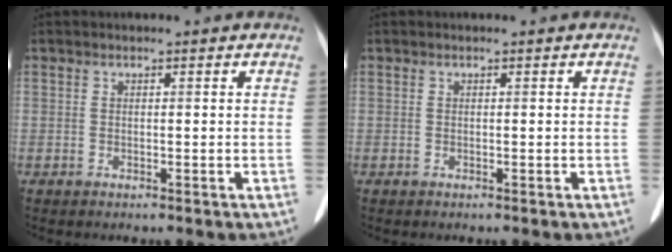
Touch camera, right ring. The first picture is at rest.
{"total": 0.0}